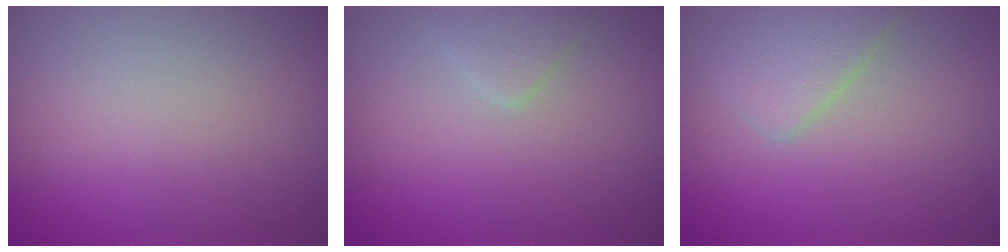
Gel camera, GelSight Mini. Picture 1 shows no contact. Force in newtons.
{"total": 1.3, "press": 1.3, "slide": 0.0}
{"total": 2.6, "press": 2.6, "slide": 0.1}